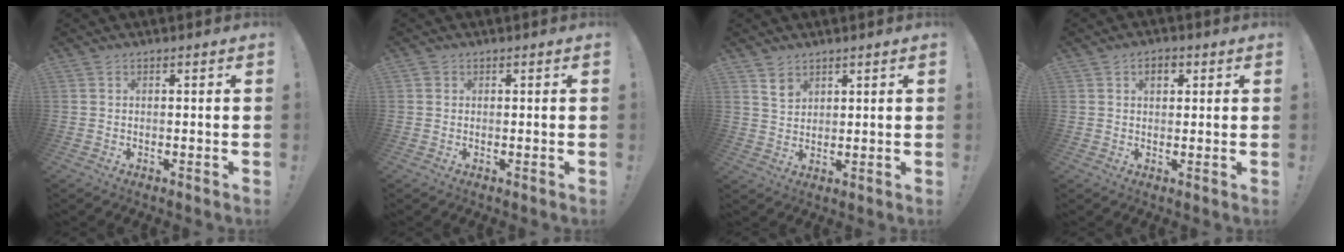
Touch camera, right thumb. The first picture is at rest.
{"total": 0.8, "force": [0.4, 0.7, 0.0], "torque": [-0.001, 0.002, 0.008]}
{"total": 3.9, "force": [3.0, 2.4, 0.9], "torque": [-0.007, -0.020, 0.055]}
{"total": 3.6, "force": [1.2, 2.4, 2.4], "torque": [-0.030, 0.002, 0.017]}